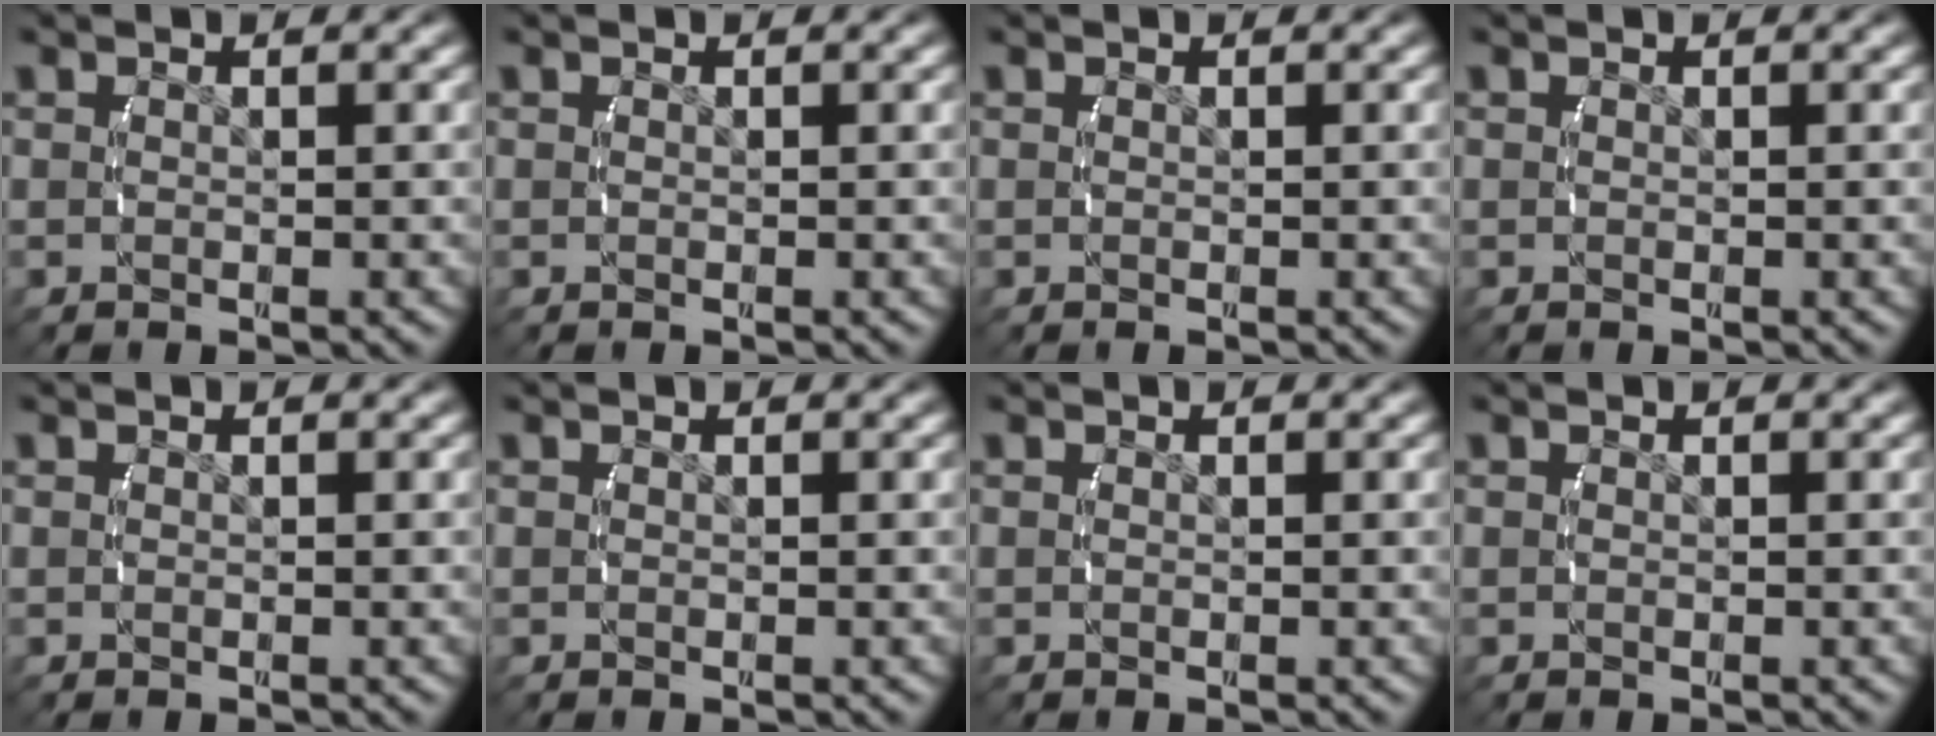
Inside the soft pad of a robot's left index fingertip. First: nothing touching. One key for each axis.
{"total": 0.0}
{"total": 0.0}
{"total": 0.0}
{"total": 0.0}
{"total": 0.0}
{"total": 0.0}
{"total": 0.0}